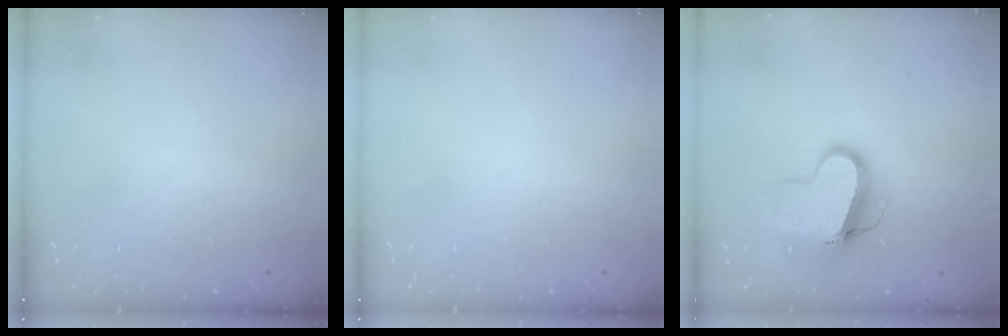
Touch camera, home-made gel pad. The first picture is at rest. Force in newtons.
{"total": 0.0}
{"total": 11.6, "press": 11.6, "slide": 1.2}